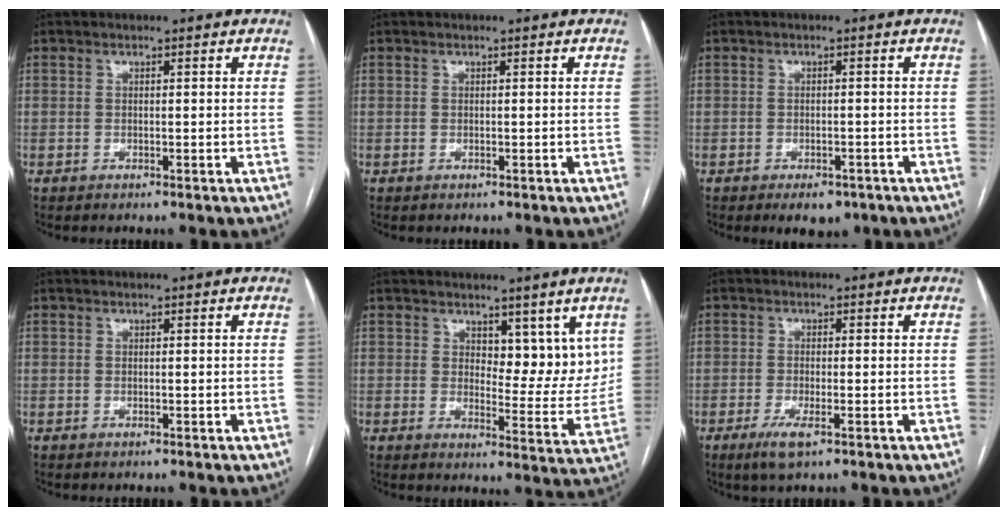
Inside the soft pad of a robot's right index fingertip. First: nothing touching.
{"total": 0.0}
{"total": 4.4, "force": [-3.0, 2.3, 2.3], "torque": [-0.024, -0.001, -0.034]}
{"total": 0.0}
{"total": 7.5, "force": [4.3, 3.7, 4.8], "torque": [-0.045, -0.010, 0.068]}
{"total": 3.6, "force": [-1.9, 0.7, 3.0], "torque": [-0.060, -0.007, -0.035]}